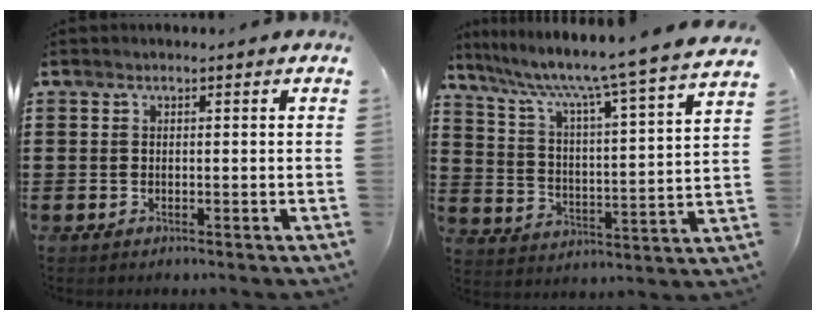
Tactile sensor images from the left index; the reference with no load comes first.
{"total": 7.1, "force": [5.9, -1.1, 3.9], "torque": [-0.100, -0.055, 0.085]}